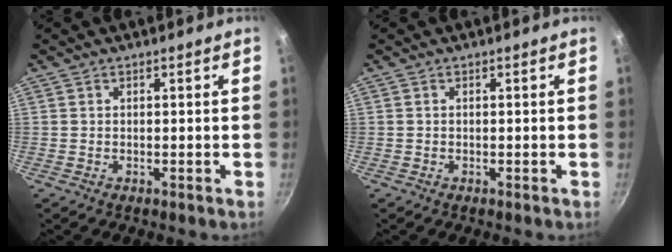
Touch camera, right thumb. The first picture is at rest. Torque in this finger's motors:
{"motor_torque": [-0.66, -0.24, -0.23, 0.62, 0.04]}